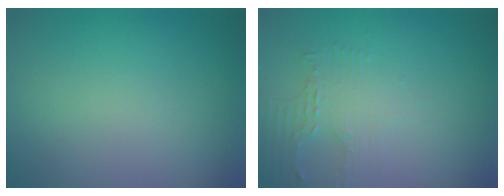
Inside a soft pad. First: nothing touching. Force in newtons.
{"total": 2.9, "press": 2.5, "slide": 1.5}